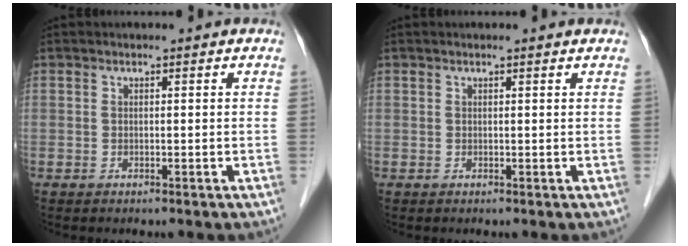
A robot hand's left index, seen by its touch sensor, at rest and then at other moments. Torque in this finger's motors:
{"motor_torque": [0.60, -0.72, 0.11, 0.00]}